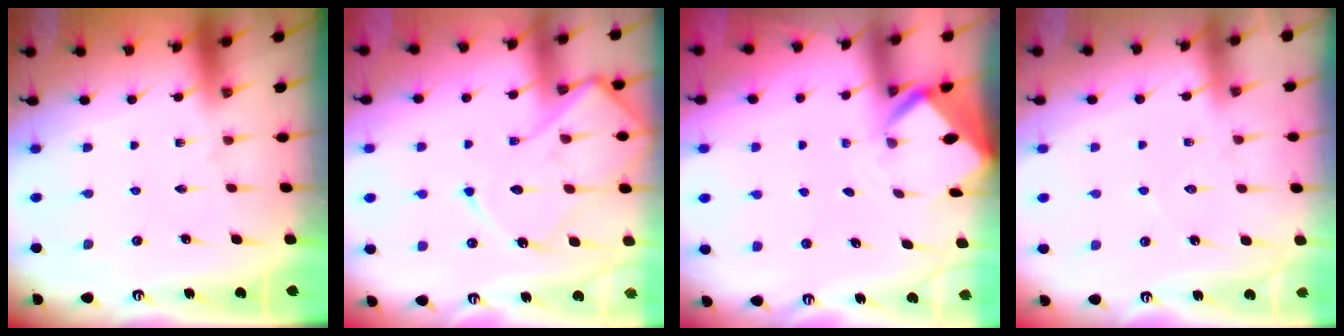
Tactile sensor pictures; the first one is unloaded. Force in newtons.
{"total": 15.0, "press": 14.9, "slide": 1.4}
{"total": 2.9, "press": 2.9, "slide": 0.1}
{"total": 5.7, "press": 5.6, "slide": 0.6}